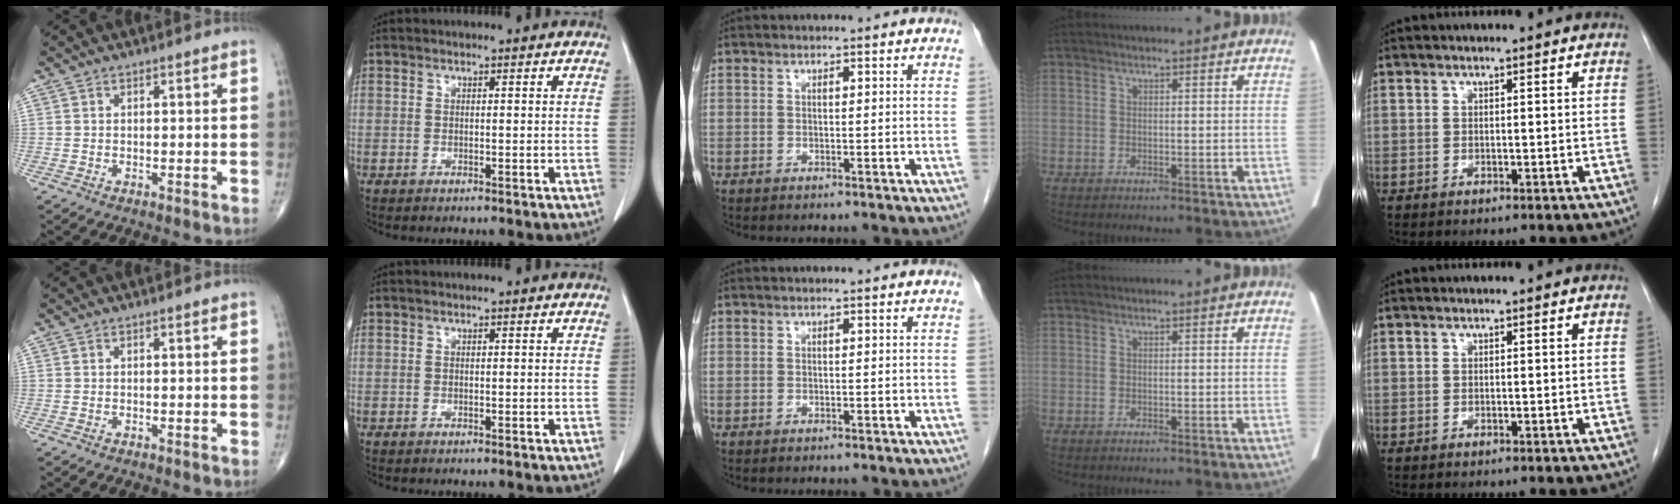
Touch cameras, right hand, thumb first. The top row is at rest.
{}